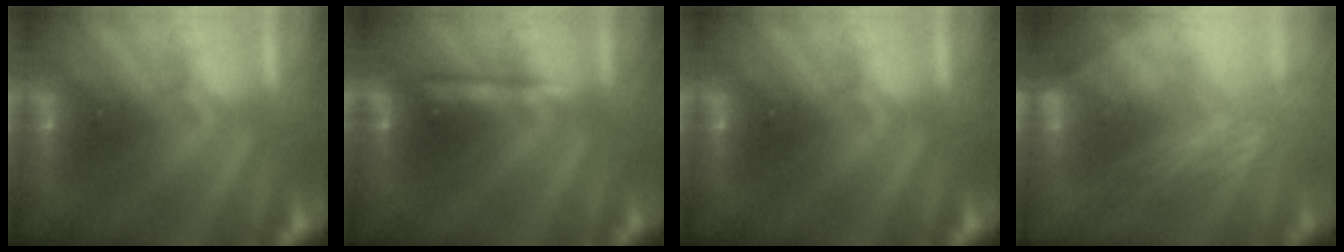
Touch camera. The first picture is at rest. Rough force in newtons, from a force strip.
{"total": 2.1}
{"total": 0.0}
{"total": 2.8}